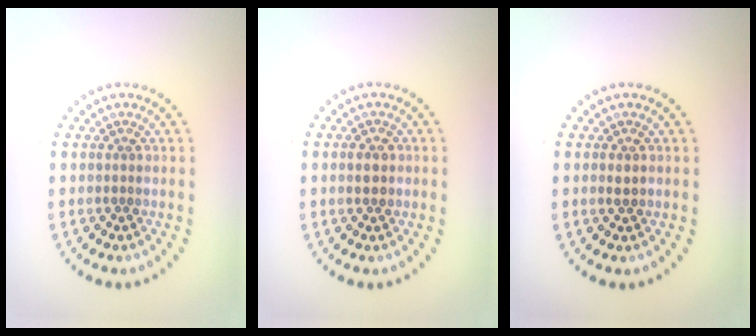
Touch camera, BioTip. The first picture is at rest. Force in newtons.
{"total": 1.9, "press": 1.9, "slide": 0.1}
{"total": 1.0, "press": 1.0, "slide": 0.1}